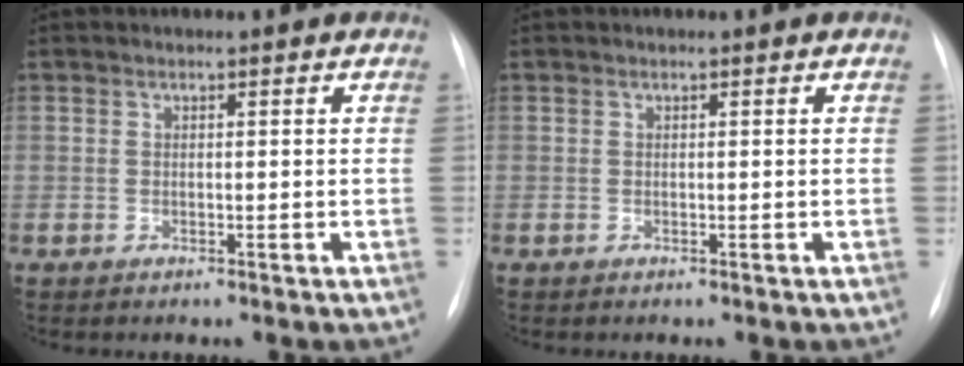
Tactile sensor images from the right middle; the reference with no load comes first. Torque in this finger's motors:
{"motor_torque": [-0.16, -0.16, 0.00, 0.00]}